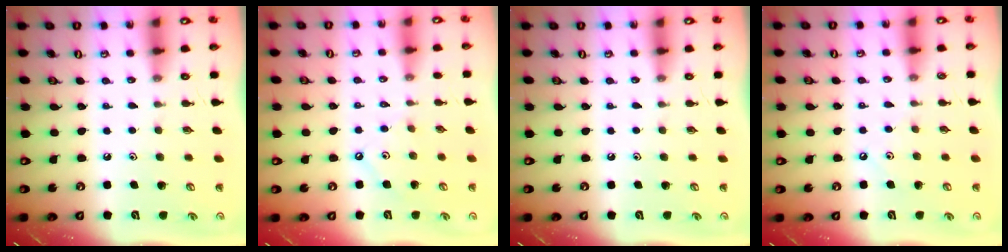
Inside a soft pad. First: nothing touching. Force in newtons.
{"total": 2.3, "press": 2.3, "slide": 0.2}
{"total": 0.0}
{"total": 3.0, "press": 3.0, "slide": 0.4}